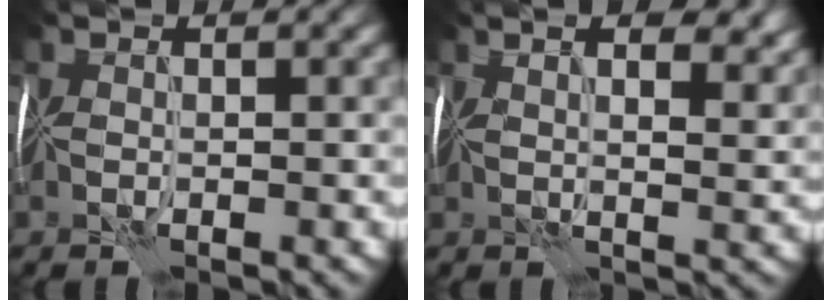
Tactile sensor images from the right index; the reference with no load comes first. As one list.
[{"total": 9.2, "force": [4.8, 4.3, 6.6], "torque": [-0.052, 0.038, 0.043]}]